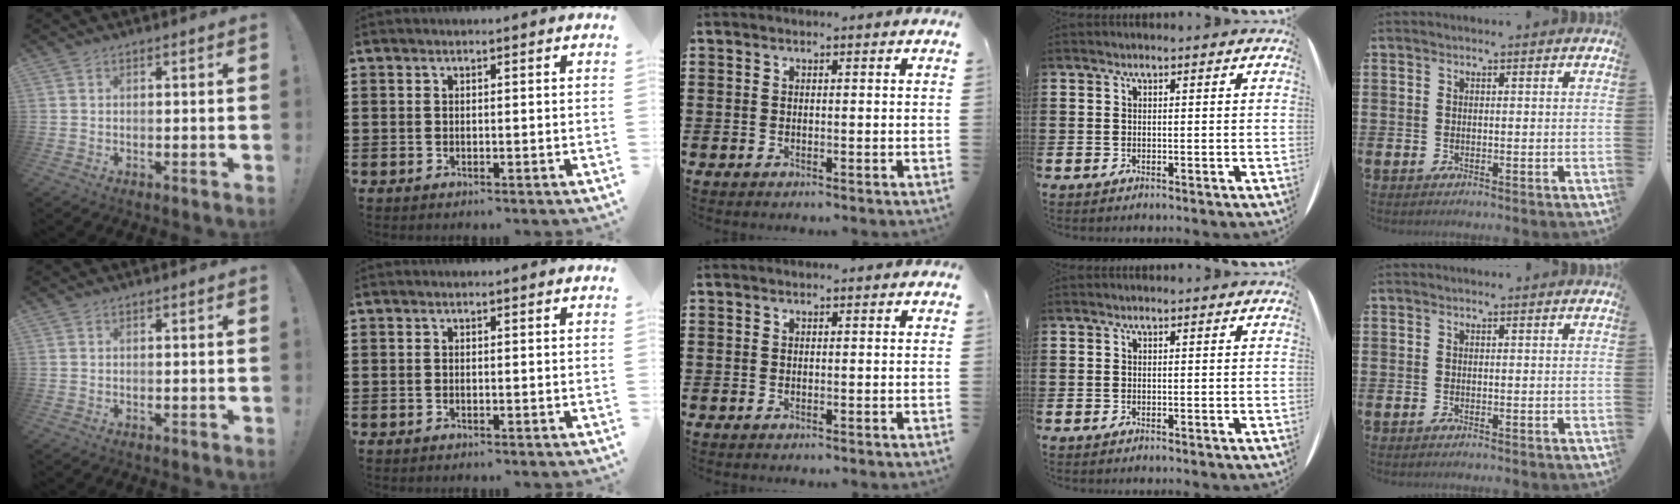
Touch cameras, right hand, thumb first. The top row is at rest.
{}